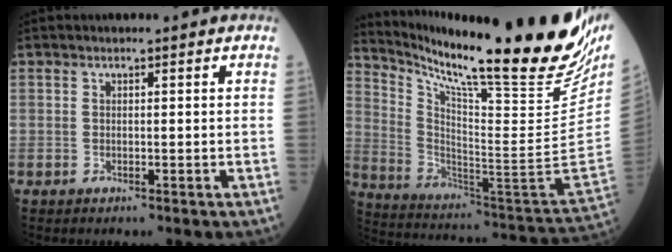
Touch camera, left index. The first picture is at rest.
{"total": 29.5, "force": [23.5, 1.4, 17.9], "torque": [-0.302, -0.091, 0.344]}